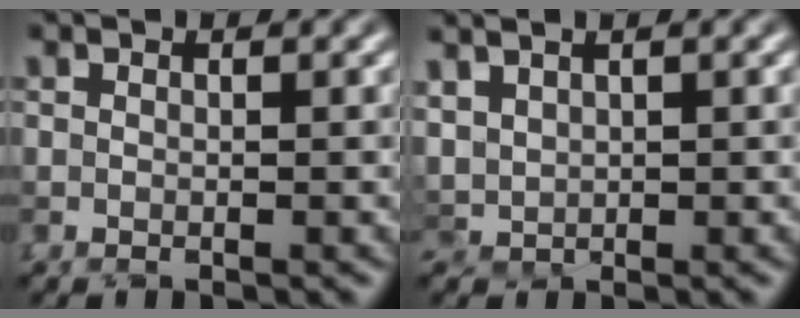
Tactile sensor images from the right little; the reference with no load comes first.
{"total": 1.6, "force": [1.6, 0.4, -0.3], "torque": [0.004, 0.007, 0.040]}